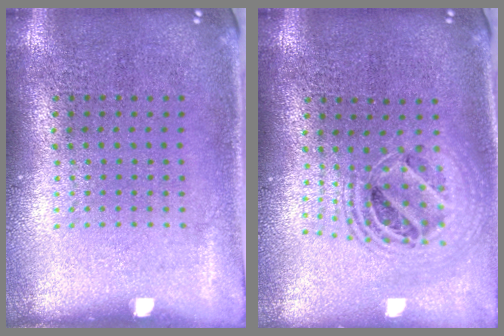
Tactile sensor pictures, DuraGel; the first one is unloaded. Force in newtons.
{"total": 1.9, "press": 1.6, "slide": 1.1}